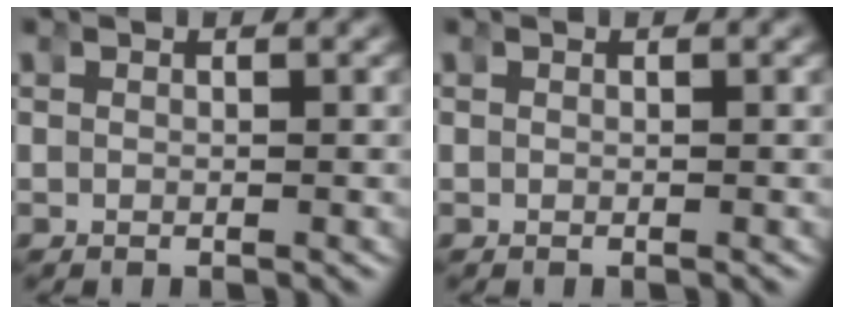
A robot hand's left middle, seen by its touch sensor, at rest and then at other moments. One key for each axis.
{"total": 0.0}